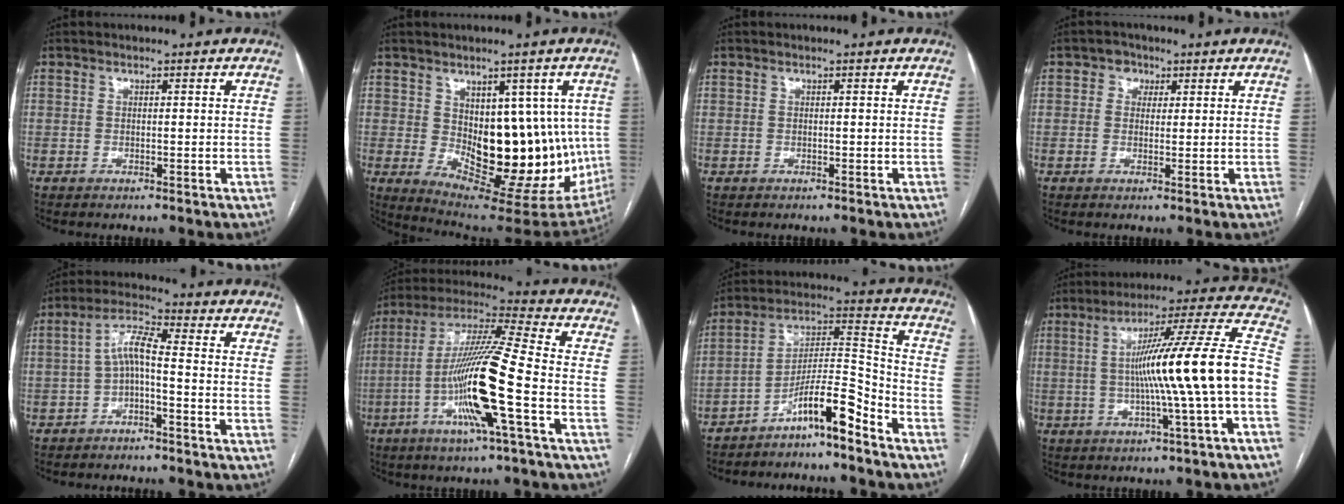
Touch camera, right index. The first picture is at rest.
{"total": 18.6, "force": [-0.3, 8.9, 16.3], "torque": [-0.202, -0.005, 0.026]}
{"total": 0.0}
{"total": 2.5, "force": [1.0, 2.2, 0.8], "torque": [-0.014, 0.005, 0.011]}
{"total": 5.7, "force": [-1.2, 0.9, 5.5], "torque": [-0.105, 0.026, -0.024]}
{"total": 16.5, "force": [-4.8, -0.6, 15.8], "torque": [-0.307, -0.005, -0.098]}
{"total": 10.1, "force": [-7.3, 0.3, 6.9], "torque": [-0.127, 0.021, -0.126]}
{"total": 17.3, "force": [-2.4, -1.3, 17.0], "torque": [-0.255, 0.020, -0.043]}